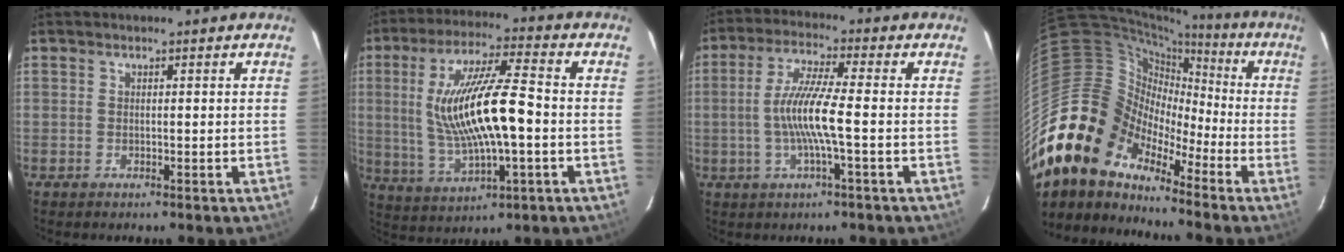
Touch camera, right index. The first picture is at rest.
{"total": 16.3, "force": [-0.6, 3.8, 15.8], "torque": [-0.301, -0.001, 0.002]}
{"total": 8.6, "force": [-1.6, -0.1, 8.5], "torque": [-0.173, 0.000, -0.029]}
{"total": 14.1, "force": [-10.0, 9.1, 4.0], "torque": [-0.081, 0.029, -0.210]}